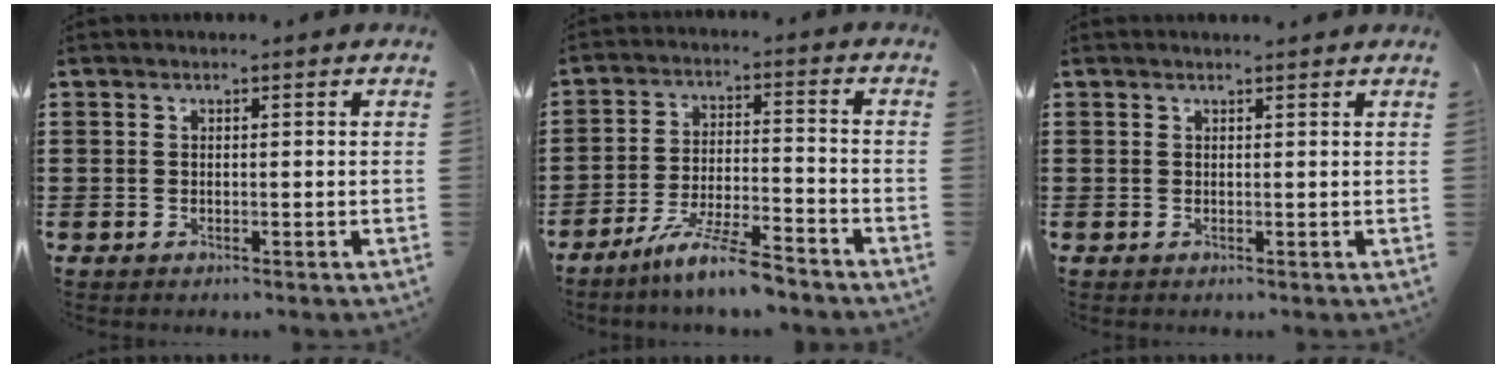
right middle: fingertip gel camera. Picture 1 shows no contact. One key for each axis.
{"total": 7.7, "fx": -6.5, "fy": 0.2, "fz": 4.2, "tx": -0.092, "ty": -0.010, "tz": -0.123}
{"total": 0.5, "fx": 0.5, "fy": -0.1, "fz": 0.1, "tx": 0.004, "ty": -0.004, "tz": 0.008}